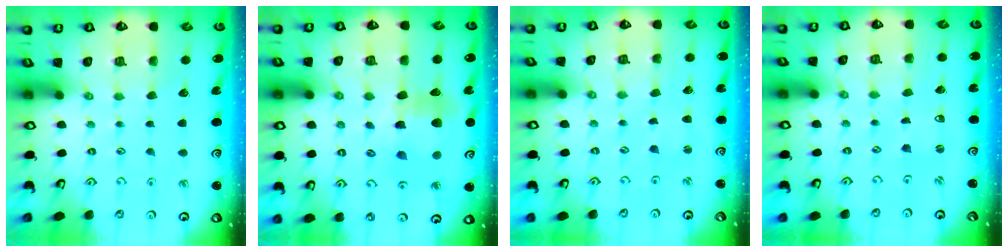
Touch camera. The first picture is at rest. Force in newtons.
{"total": 11.4, "press": 11.3, "slide": 1.4}
{"total": 1.3, "press": 1.2, "slide": 0.2}
{"total": 2.3, "press": 2.3, "slide": 0.4}